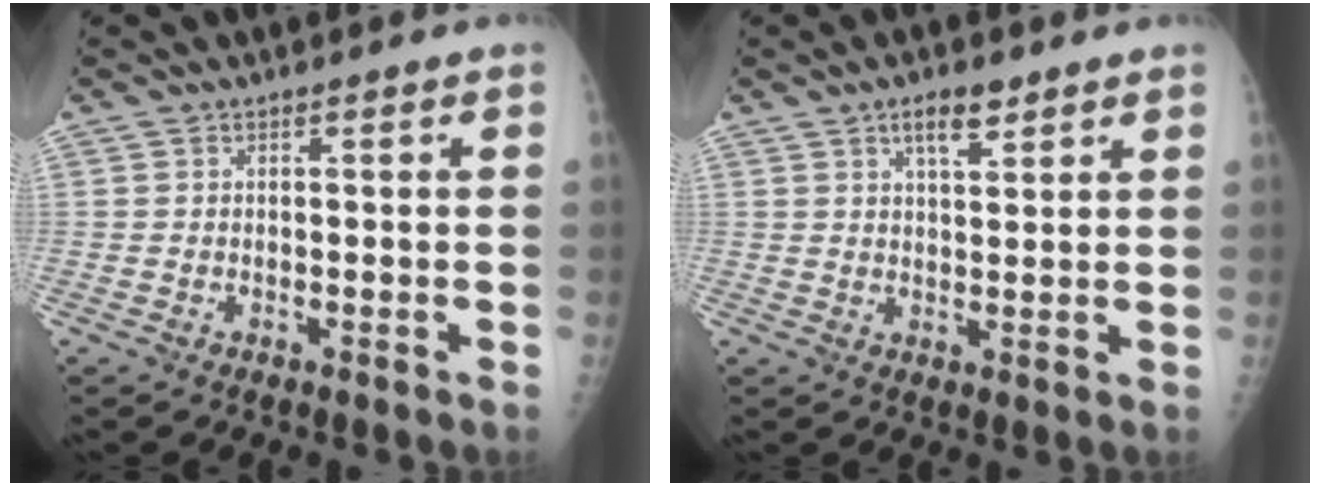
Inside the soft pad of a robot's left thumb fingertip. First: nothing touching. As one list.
[{"total": 5.0, "force": [3.1, 1.9, 3.3], "torque": [-0.038, -0.017, 0.053]}]